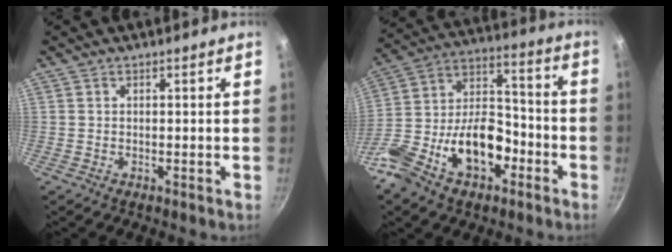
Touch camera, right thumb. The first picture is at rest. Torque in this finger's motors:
{"motor_torque": [2.84, 1.84, 1.30, -1.46, 0.14]}